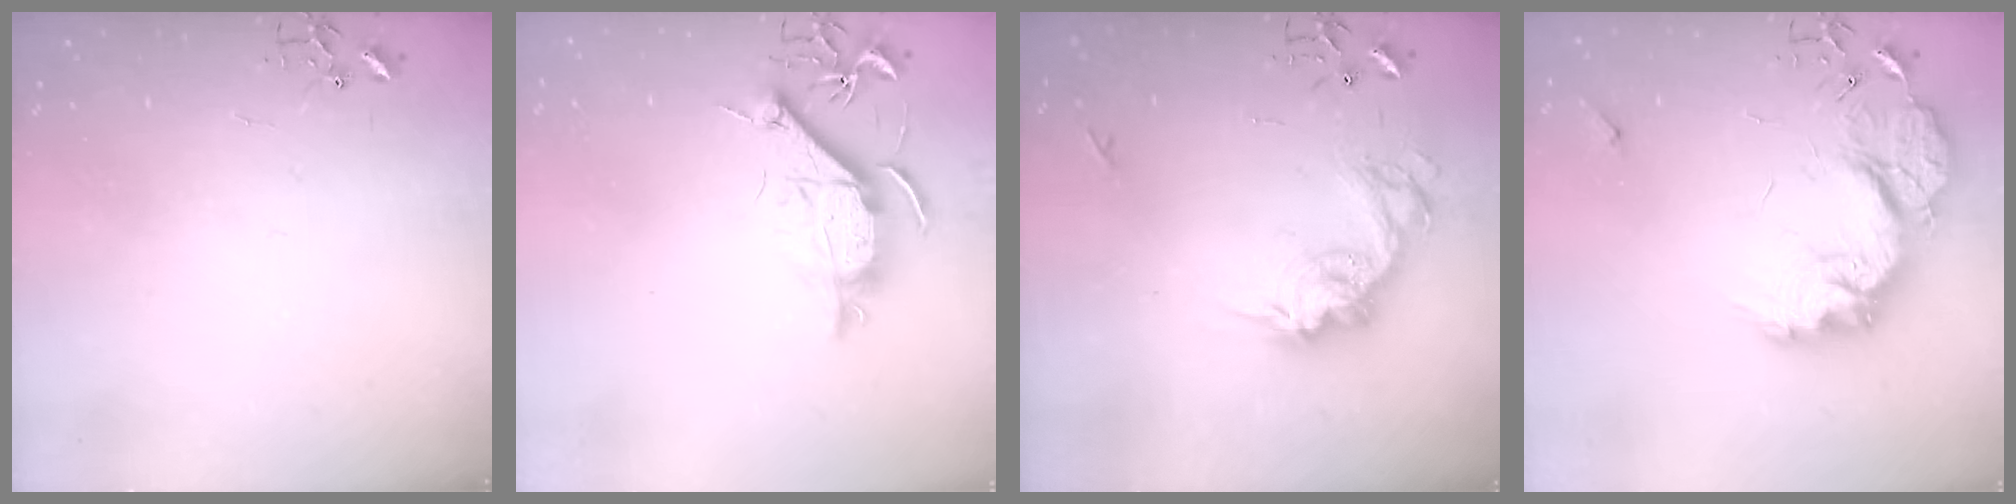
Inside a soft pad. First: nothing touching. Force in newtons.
{"total": 10.6, "press": 10.6, "slide": 0.8}
{"total": 17.6, "press": 17.6, "slide": 1.0}
{"total": 19.6, "press": 19.6, "slide": 1.3}